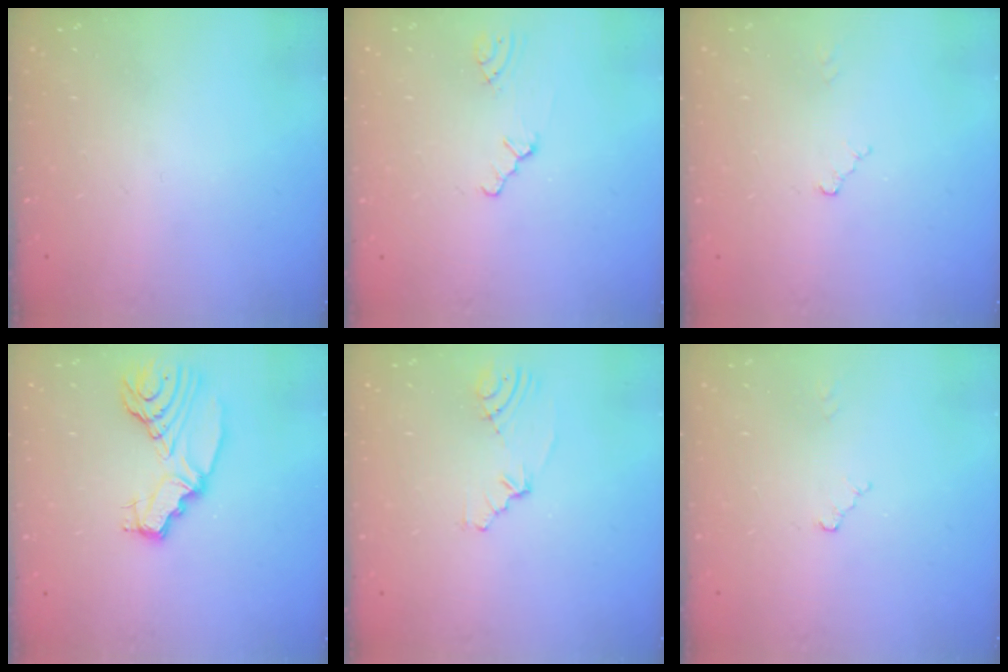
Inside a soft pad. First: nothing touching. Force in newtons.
{"total": 0.9, "press": 0.8, "slide": 0.2}
{"total": 2.3, "press": 2.3, "slide": 0.4}
{"total": 10.2, "press": 10.2, "slide": 1.1}
{"total": 4.5, "press": 1.8, "slide": 4.1}
{"total": 2.3, "press": 2.3, "slide": 0.4}